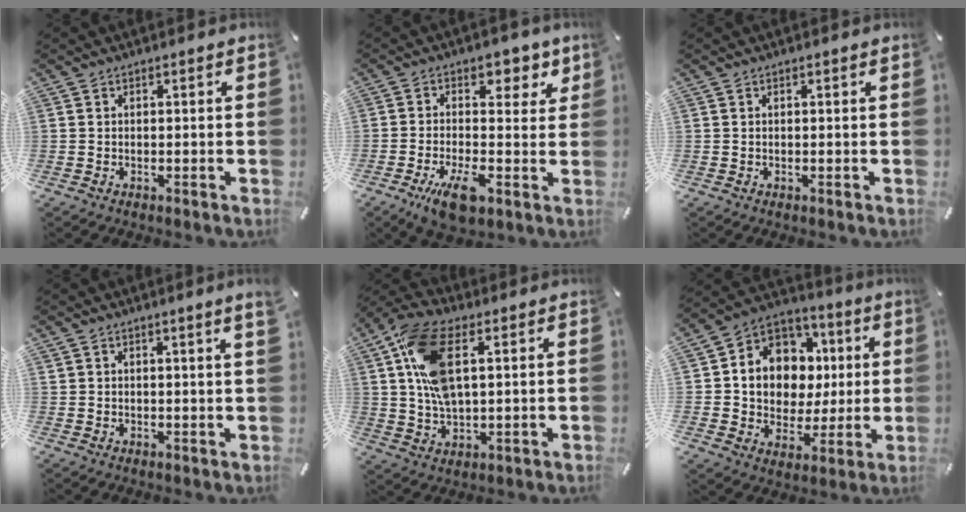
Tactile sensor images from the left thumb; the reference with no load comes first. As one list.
[{"total": 13.1, "force": [-0.8, 8.4, 10.0], "torque": [-0.133, -0.008, -0.011]}, {"total": 0.0}, {"total": 2.1, "force": [1.7, -0.3, 1.3], "torque": [-0.026, -0.003, 0.031]}, {"total": 14.4, "force": [4.4, 7.4, 11.6], "torque": [-0.254, -0.001, 0.082]}, {"total": 11.4, "force": [1.2, 10.7, 3.8], "torque": [-0.076, -0.012, 0.034]}]